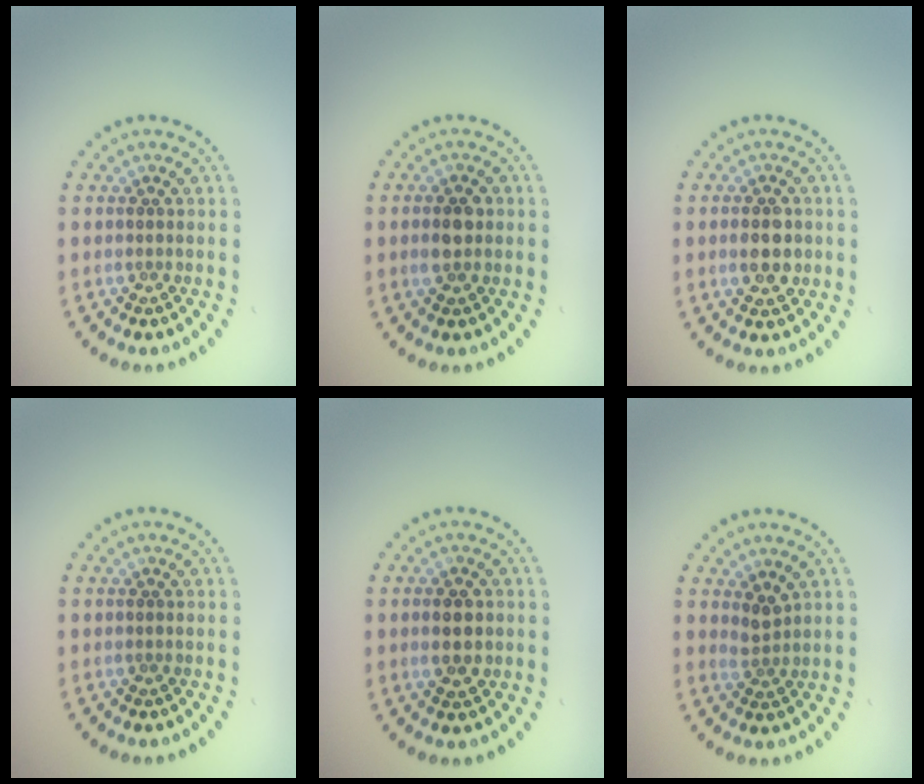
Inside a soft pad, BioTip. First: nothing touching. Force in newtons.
{"total": 2.5, "press": 2.5, "slide": 0.1}
{"total": 2.6, "press": 2.6, "slide": 0.2}
{"total": 0.0}
{"total": 3.5, "press": 3.4, "slide": 0.2}
{"total": 1.5, "press": 1.0, "slide": 1.1}